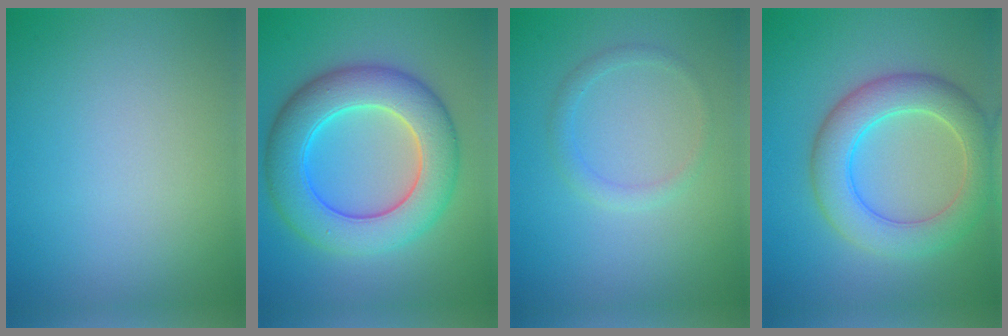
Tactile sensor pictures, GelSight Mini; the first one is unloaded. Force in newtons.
{"total": 9.1, "press": 9.1, "slide": 0.4}
{"total": 1.4, "press": 1.4, "slide": 0.1}
{"total": 6.4, "press": 6.4, "slide": 0.3}